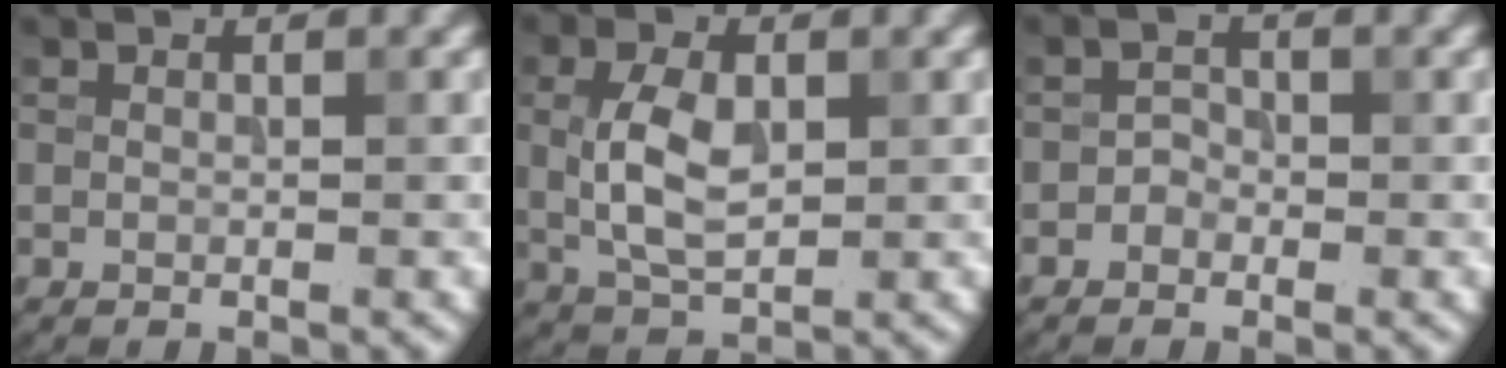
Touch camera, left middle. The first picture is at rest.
{"total": 4.8, "force": [0.3, 2.7, 3.9], "torque": [-0.088, 0.004, 0.008]}
{"total": 1.1, "force": [-0.6, 0.9, 0.2], "torque": [0.000, 0.003, -0.013]}